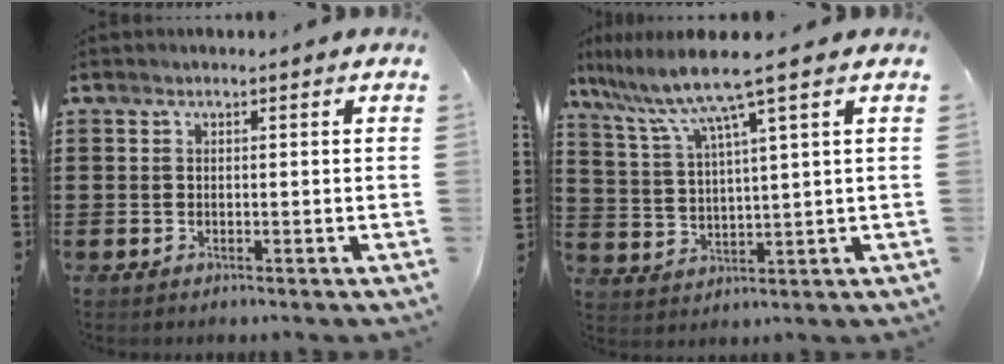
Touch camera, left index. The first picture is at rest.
{"total": 8.0, "force": [5.5, -0.6, 5.8], "torque": [-0.137, -0.032, 0.088]}